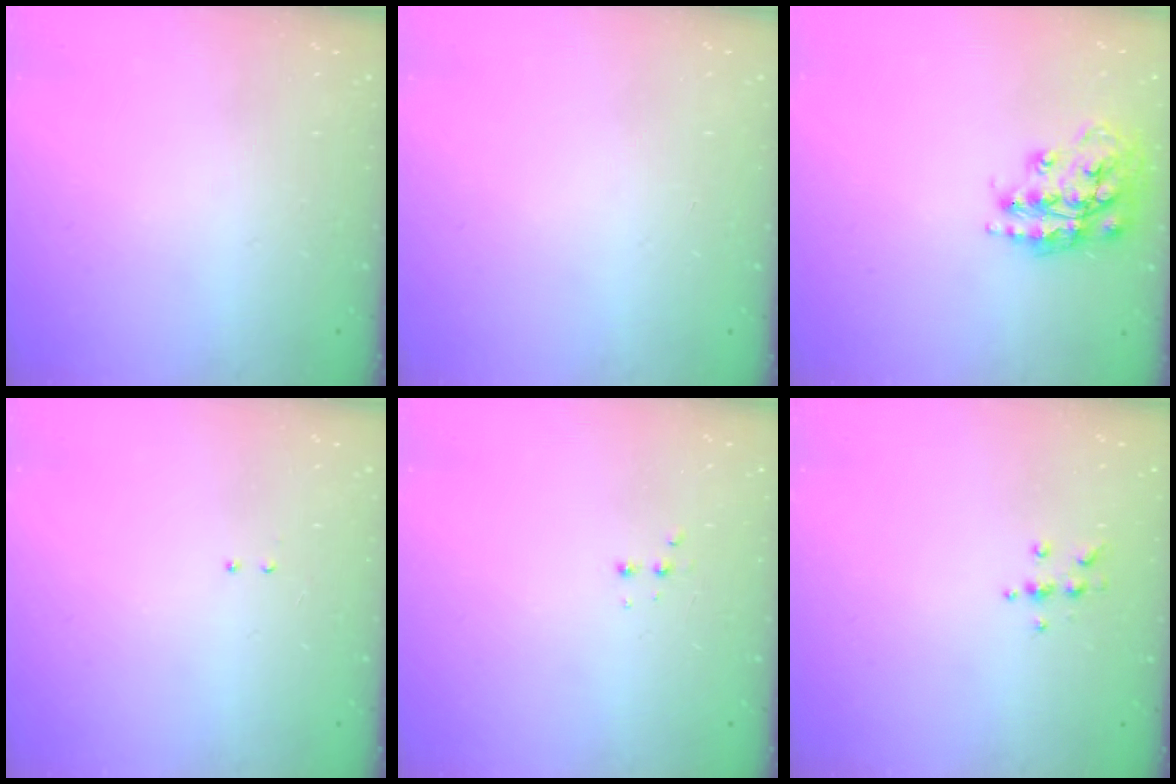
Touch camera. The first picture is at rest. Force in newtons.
{"total": 0.0}
{"total": 16.8, "press": 16.7, "slide": 1.5}
{"total": 2.1, "press": 2.0, "slide": 0.6}
{"total": 2.9, "press": 2.7, "slide": 1.0}
{"total": 5.0, "press": 4.9, "slide": 0.5}